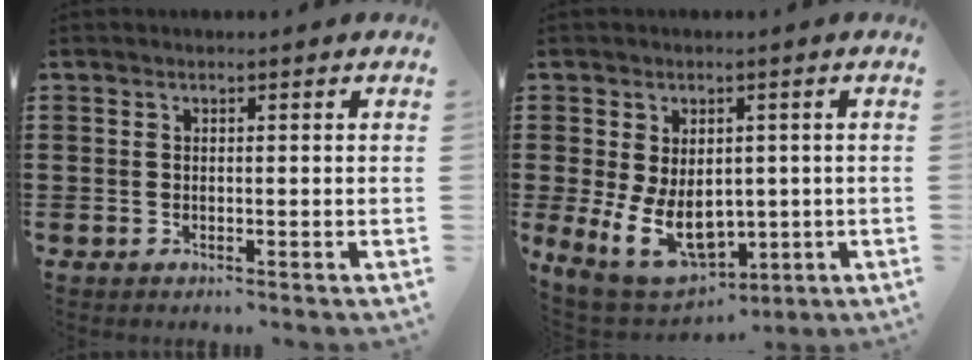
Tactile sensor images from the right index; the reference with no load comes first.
{"total": 10.4, "force": [-1.1, 7.3, 7.4], "torque": [-0.135, 0.001, -0.011]}